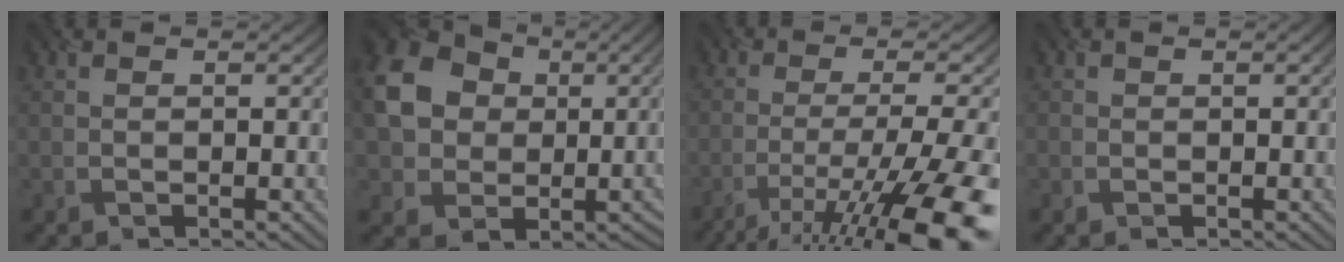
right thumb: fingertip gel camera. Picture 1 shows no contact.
{"total": 14.3, "force": [1.8, 12.4, 6.9], "torque": [-0.192, 0.000, 0.029]}
{"total": 15.1, "force": [-9.2, 3.6, 11.4], "torque": [-0.189, -0.009, -0.141]}
{"total": 0.6, "force": [-0.3, 0.5, 0.1], "torque": [-0.002, -0.003, -0.003]}